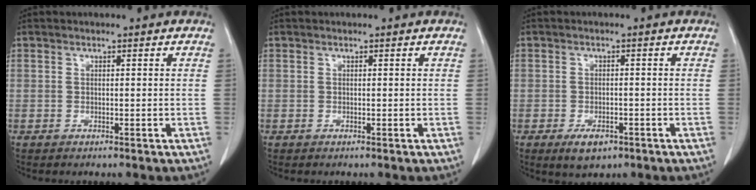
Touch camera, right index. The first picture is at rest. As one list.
[{"total": 0.0}, {"total": 3.9, "force": [-2.2, 2.1, 2.4], "torque": [-0.040, -0.002, -0.027]}]